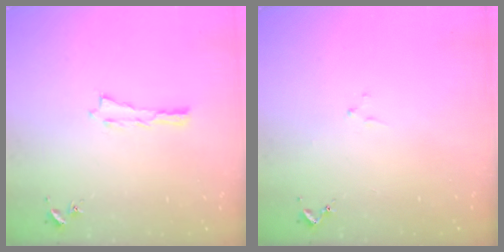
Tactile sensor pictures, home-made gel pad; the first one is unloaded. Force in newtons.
{"total": 0.8, "press": 0.8, "slide": 0.2}